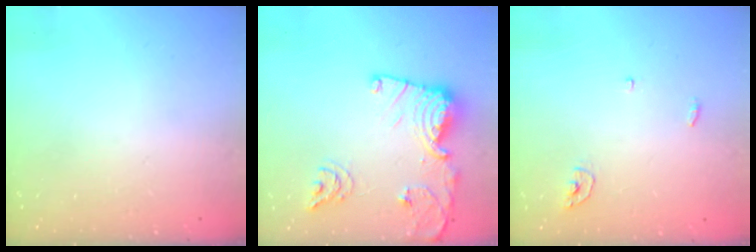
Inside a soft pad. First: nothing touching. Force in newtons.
{"total": 16.5, "press": 16.5, "slide": 1.7}
{"total": 3.7, "press": 3.6, "slide": 0.3}